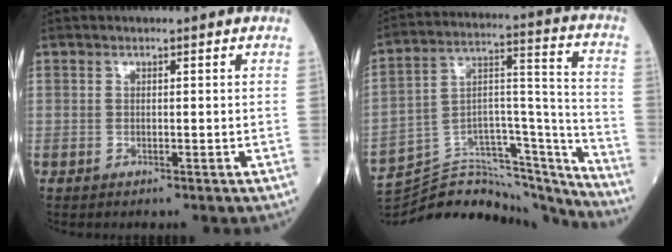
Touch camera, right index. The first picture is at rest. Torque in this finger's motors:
{"motor_torque": [1.03, -1.11, 0.03, 0.01]}